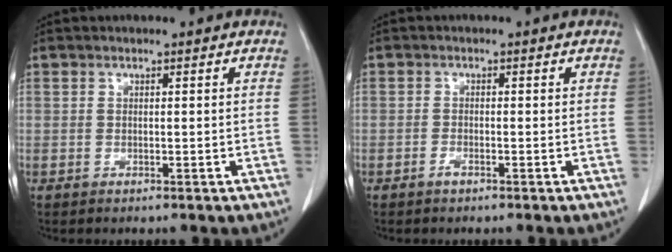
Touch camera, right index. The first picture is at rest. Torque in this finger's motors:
{"motor_torque": [0.16, -0.10, 0.01, 0.01]}